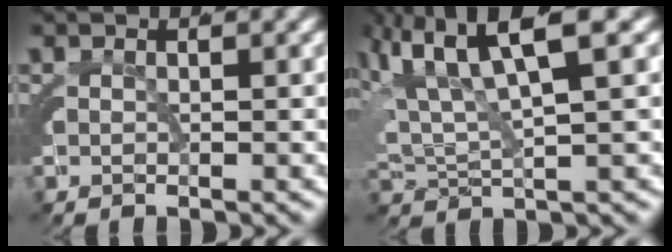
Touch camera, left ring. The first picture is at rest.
{"total": 7.4, "force": [2.9, 4.4, 5.2], "torque": [-0.112, 0.007, 0.043]}